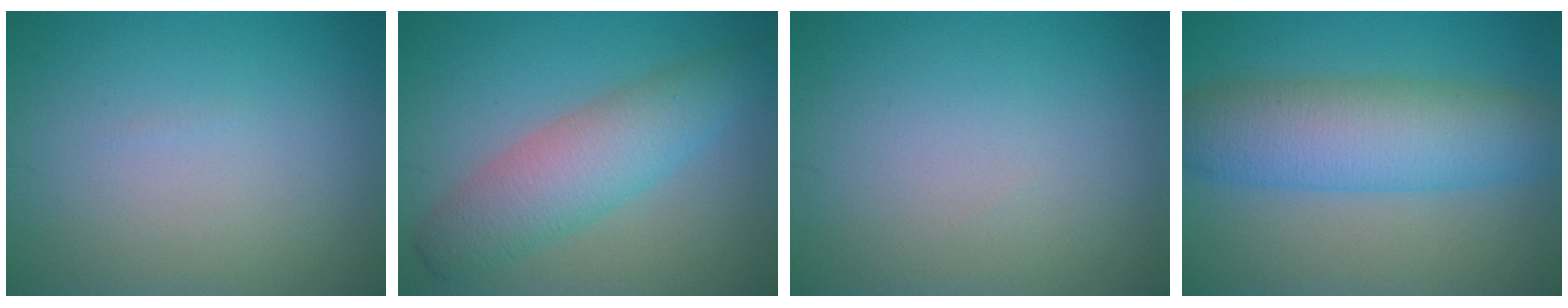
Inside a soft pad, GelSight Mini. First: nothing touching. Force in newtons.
{"total": 5.8, "press": 5.8, "slide": 0.1}
{"total": 0.0}
{"total": 7.9, "press": 7.9, "slide": 0.2}